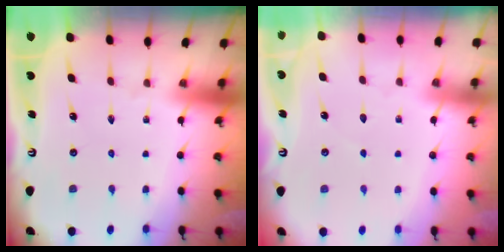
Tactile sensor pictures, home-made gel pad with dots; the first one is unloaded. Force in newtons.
{"total": 2.7, "press": 2.6, "slide": 0.3}